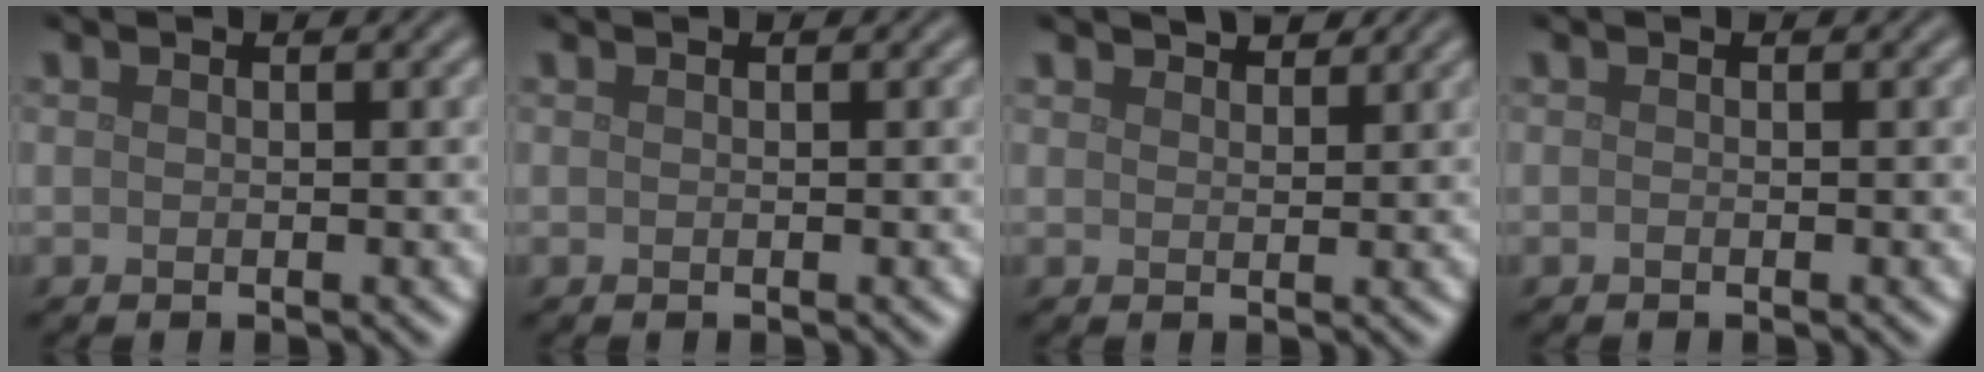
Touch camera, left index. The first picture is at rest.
{"total": 0.0}
{"total": 2.2, "force": [2.0, 0.7, 0.6], "torque": [-0.011, 0.002, 0.030]}
{"total": 0.0}